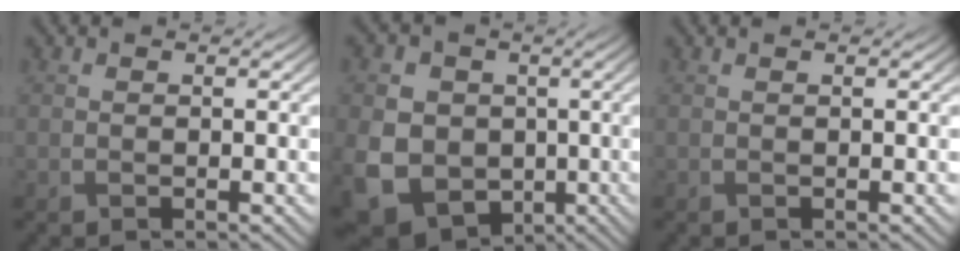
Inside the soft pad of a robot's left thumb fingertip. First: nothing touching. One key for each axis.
{"total": 12.0, "fx": -1.6, "fy": 10.3, "fz": 5.9, "tx": -0.157, "ty": -0.026, "tz": -0.041}
{"total": 0.0}